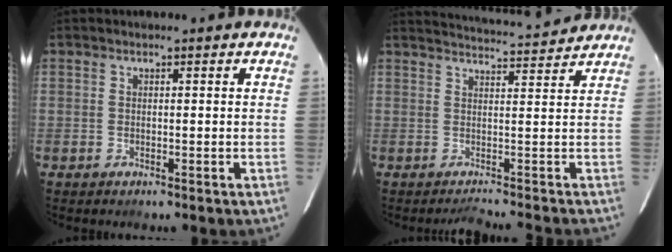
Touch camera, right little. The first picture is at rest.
{"total": 8.8, "force": [6.7, -0.5, 5.6], "torque": [-0.120, 0.041, 0.078]}